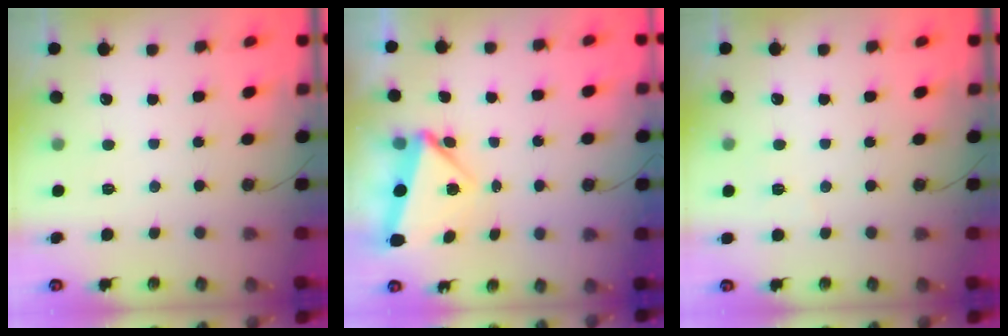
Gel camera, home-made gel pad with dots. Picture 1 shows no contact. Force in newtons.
{"total": 5.8, "press": 5.4, "slide": 2.1}
{"total": 3.6, "press": 2.3, "slide": 2.7}